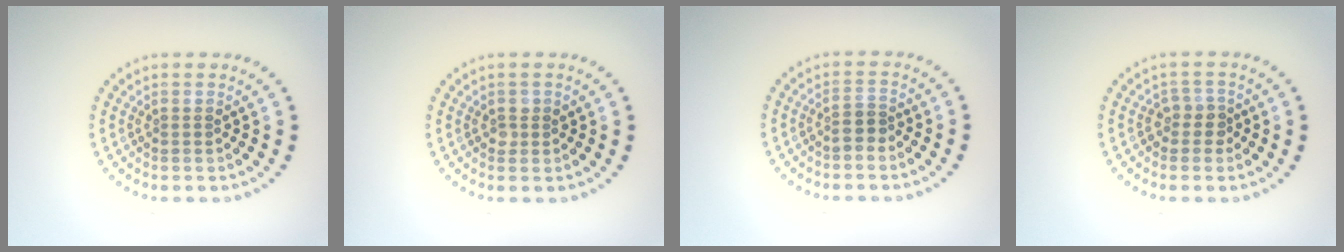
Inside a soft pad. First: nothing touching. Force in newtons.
{"total": 1.0, "press": 0.9, "slide": 0.2}
{"total": 1.6, "press": 1.5, "slide": 0.7}
{"total": 1.8, "press": 1.5, "slide": 1.0}